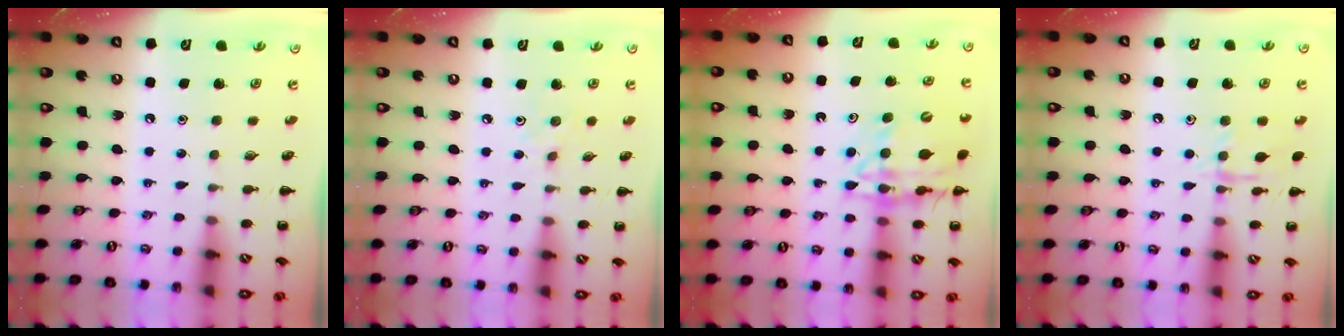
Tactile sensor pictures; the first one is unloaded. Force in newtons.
{"total": 3.1, "press": 2.8, "slide": 1.2}
{"total": 16.5, "press": 16.3, "slide": 2.7}
{"total": 9.1, "press": 9.1, "slide": 0.7}